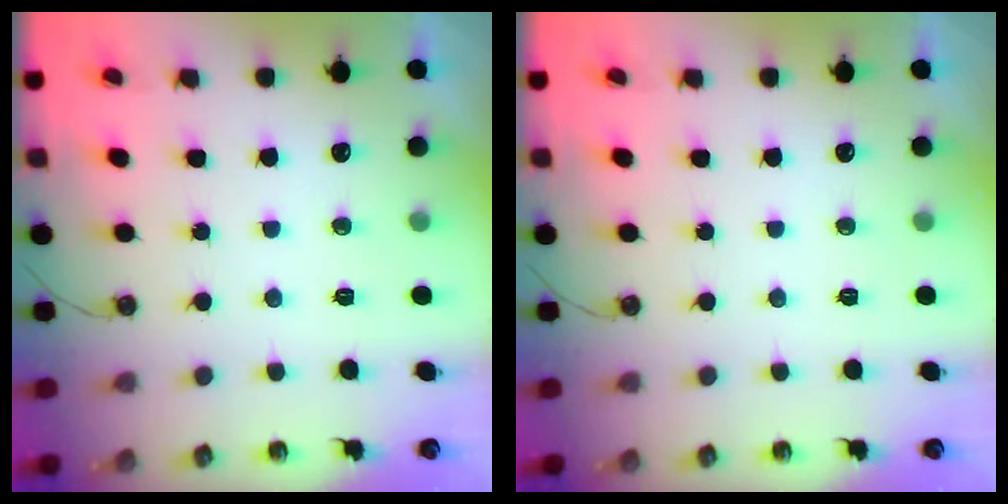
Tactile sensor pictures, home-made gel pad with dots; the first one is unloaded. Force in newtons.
{"total": 0.0}